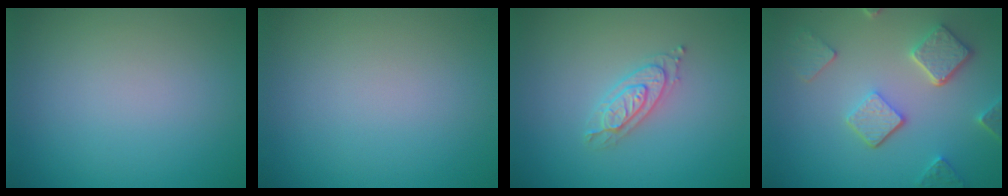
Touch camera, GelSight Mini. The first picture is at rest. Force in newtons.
{"total": 0.0}
{"total": 2.6, "press": 2.6, "slide": 0.5}
{"total": 5.1, "press": 3.9, "slide": 3.2}